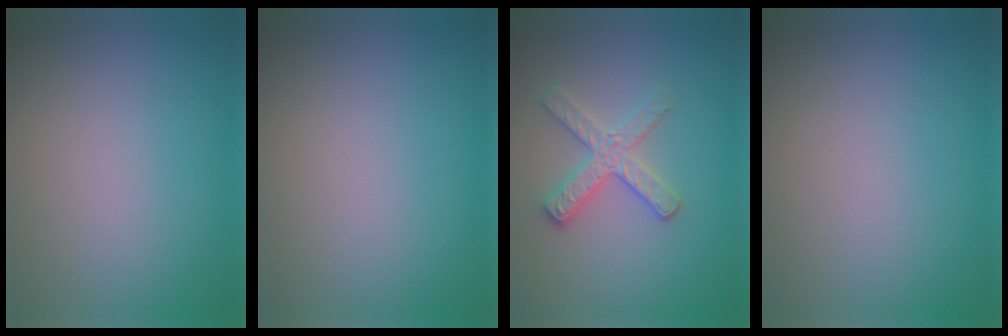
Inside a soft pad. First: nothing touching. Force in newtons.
{"total": 0.0}
{"total": 2.9, "press": 2.8, "slide": 0.8}
{"total": 0.0}